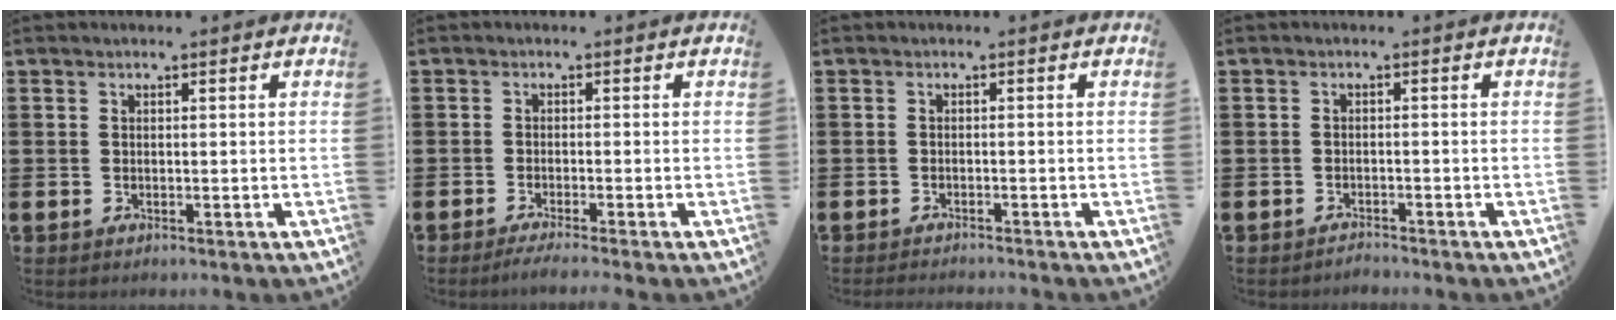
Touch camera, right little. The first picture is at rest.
{"total": 1.5, "force": [-1.1, 0.0, 1.0], "torque": [-0.014, -0.001, -0.020]}
{"total": 0.9, "force": [-0.9, -0.1, 0.1], "torque": [-0.001, -0.002, -0.018]}
{"total": 1.3, "force": [-1.2, -0.1, -0.1], "torque": [-0.002, 0.001, -0.025]}